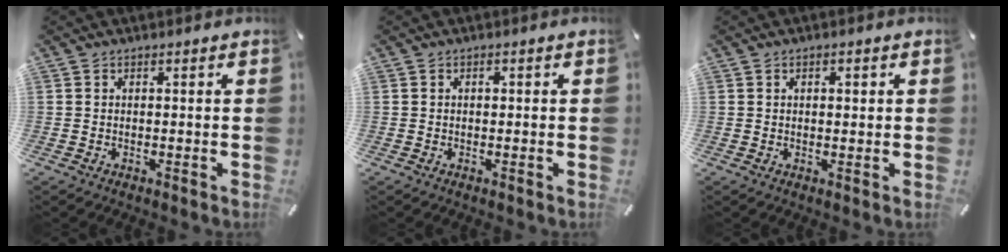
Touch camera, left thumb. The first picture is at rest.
{"total": 0.8, "force": [0.1, 0.5, 0.6], "torque": [-0.011, 0.001, 0.000]}
{"total": 1.5, "force": [0.4, 1.0, 1.1], "torque": [-0.023, 0.007, 0.004]}